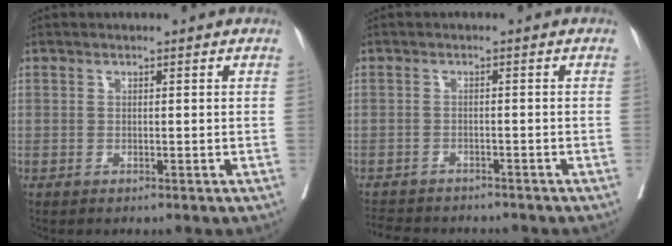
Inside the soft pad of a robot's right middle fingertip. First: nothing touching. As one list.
[{"total": 8.1, "force": [-7.3, 2.4, 2.4], "torque": [-0.048, -0.006, -0.101]}]